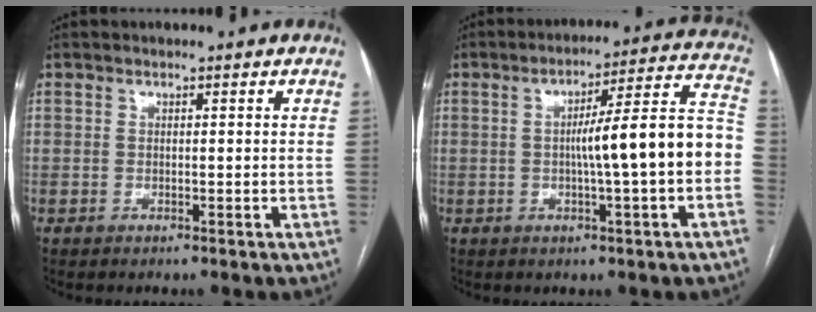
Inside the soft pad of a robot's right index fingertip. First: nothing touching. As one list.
[{"total": 13.3, "force": [-1.7, 0.1, 13.2], "torque": [-0.185, 0.031, -0.027]}]